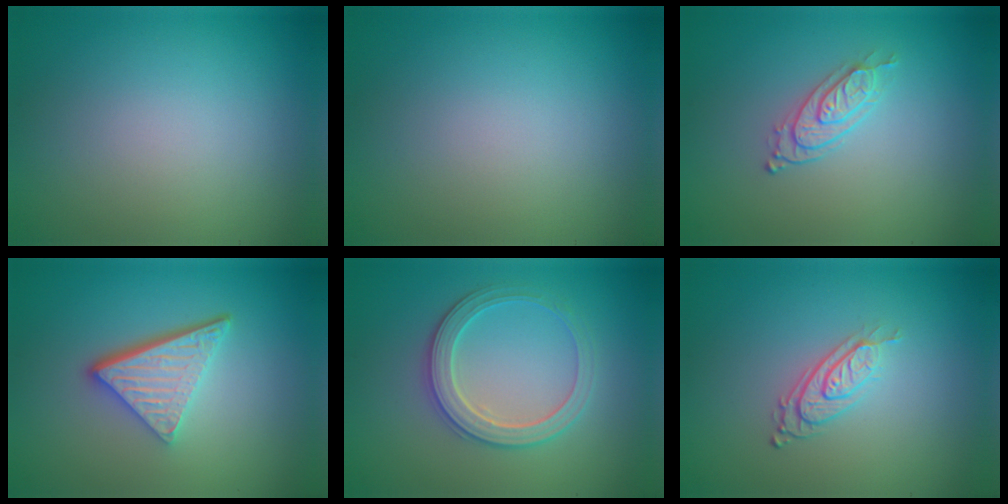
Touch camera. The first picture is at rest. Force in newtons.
{"total": 0.0}
{"total": 2.3, "press": 2.0, "slide": 1.1}
{"total": 5.1, "press": 3.5, "slide": 3.7}
{"total": 3.3, "press": 3.2, "slide": 0.6}
{"total": 2.9, "press": 2.0, "slide": 2.0}